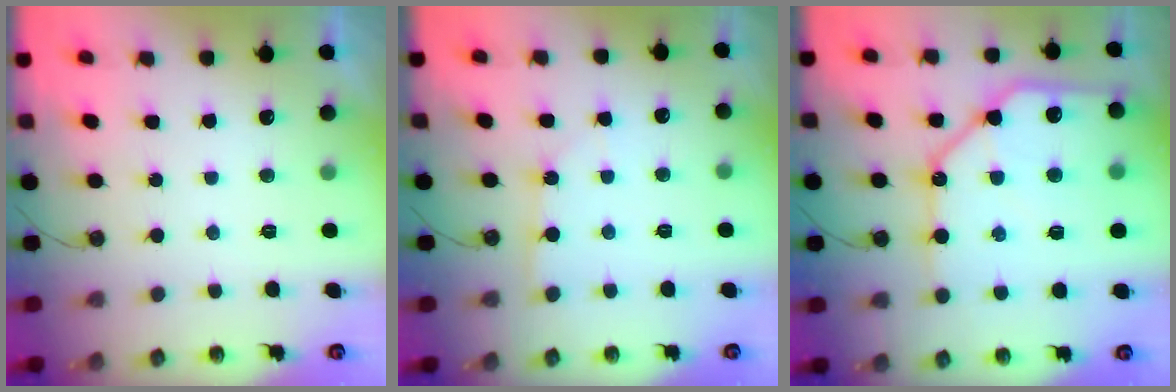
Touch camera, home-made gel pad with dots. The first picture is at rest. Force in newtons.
{"total": 2.8, "press": 2.8, "slide": 0.3}
{"total": 20.2, "press": 20.1, "slide": 2.4}